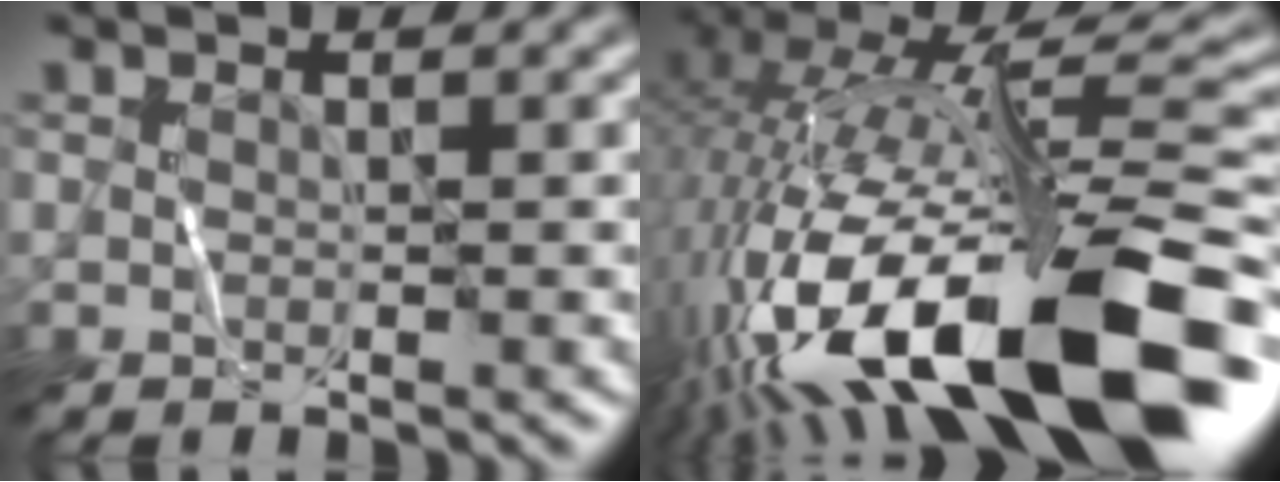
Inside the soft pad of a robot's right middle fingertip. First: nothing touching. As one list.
[{"total": 18.5, "force": [-7.1, 6.4, 15.8], "torque": [-0.286, -0.005, -0.117]}]